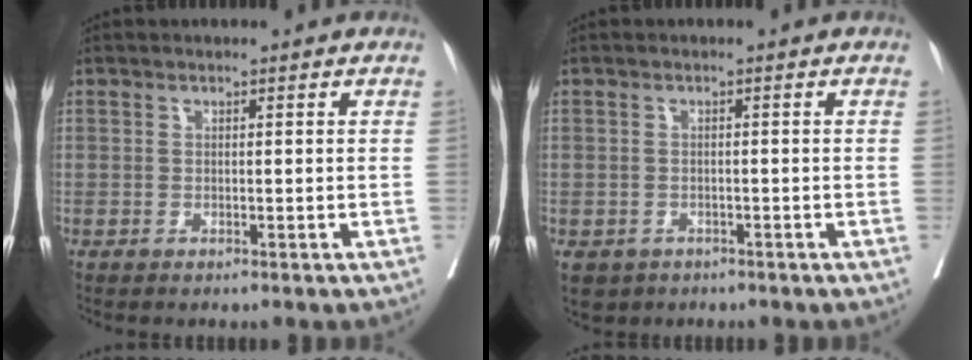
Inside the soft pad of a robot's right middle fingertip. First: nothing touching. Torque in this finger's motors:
{"motor_torque": [0.22, -0.32, 0.17, 0.03]}